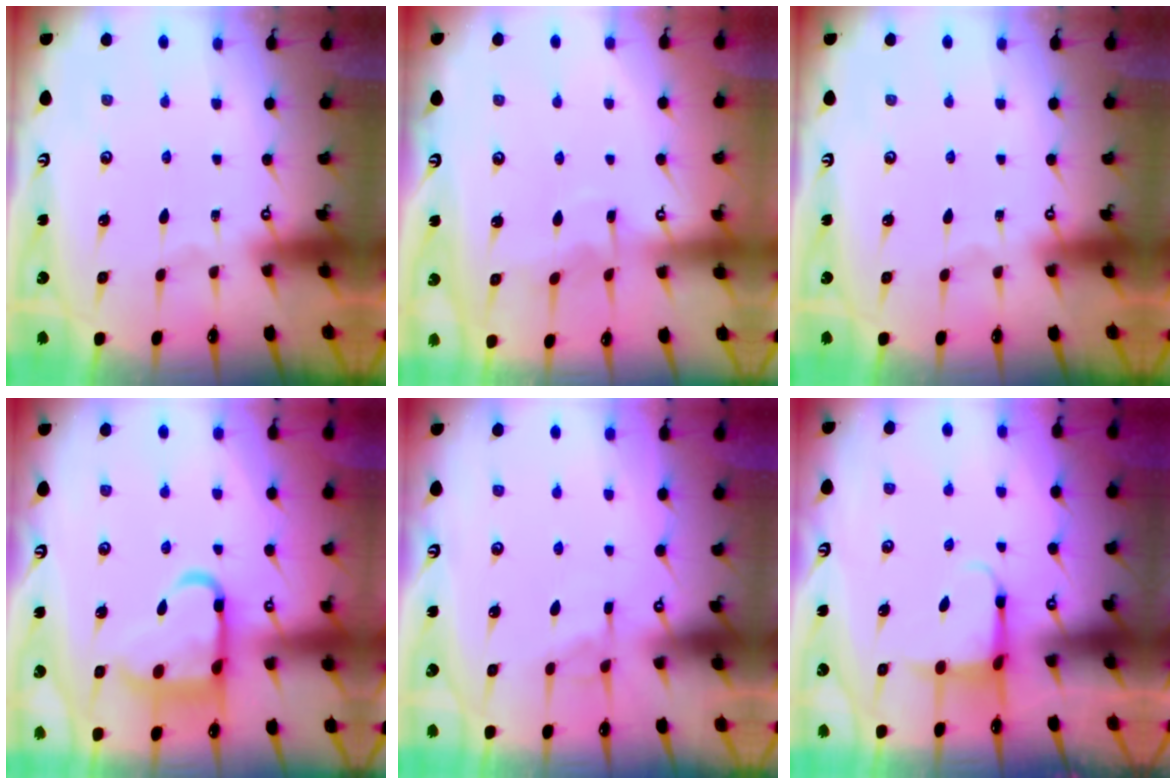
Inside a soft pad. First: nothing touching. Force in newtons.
{"total": 3.3, "press": 3.3, "slide": 0.2}
{"total": 0.0}
{"total": 13.3, "press": 13.2, "slide": 1.6}
{"total": 5.1, "press": 5.0, "slide": 0.6}
{"total": 3.8, "press": 3.5, "slide": 1.4}